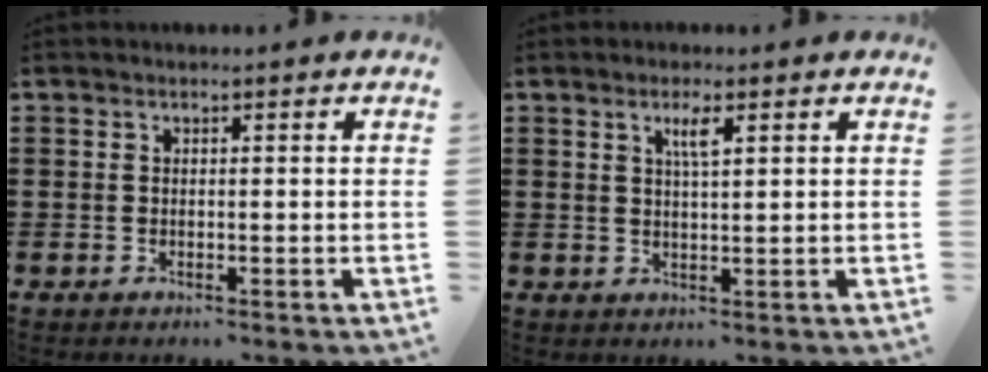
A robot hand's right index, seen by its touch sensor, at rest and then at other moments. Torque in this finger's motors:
{"motor_torque": [0.13, -0.04, 0.03, 0.06]}